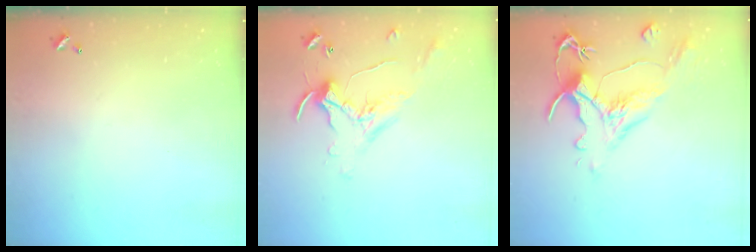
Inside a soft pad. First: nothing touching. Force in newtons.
{"total": 0.8, "press": 0.8, "slide": 0.2}
{"total": 1.6, "press": 0.4, "slide": 1.6}